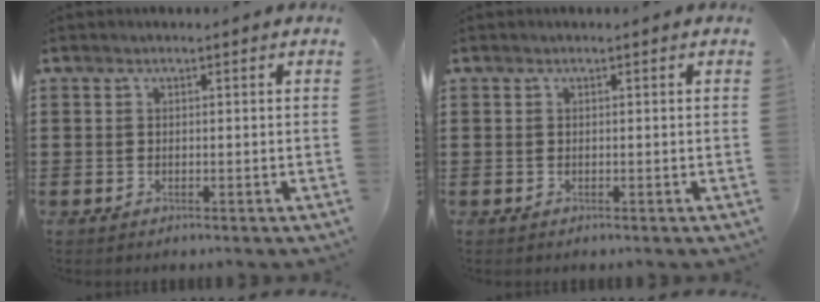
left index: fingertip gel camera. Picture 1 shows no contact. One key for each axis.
{"total": 0.0}